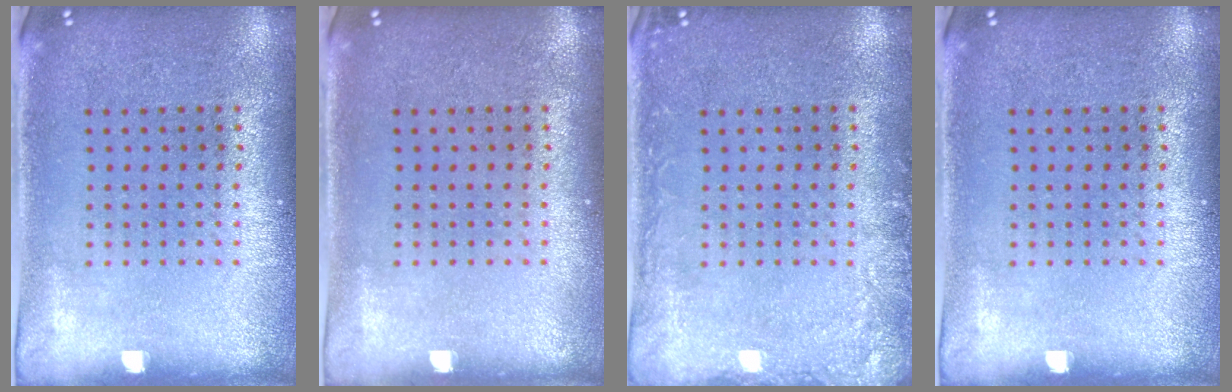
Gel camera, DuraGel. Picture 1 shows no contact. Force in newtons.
{"total": 0.0}
{"total": 2.0, "press": 2.0, "slide": 0.2}
{"total": 0.0}